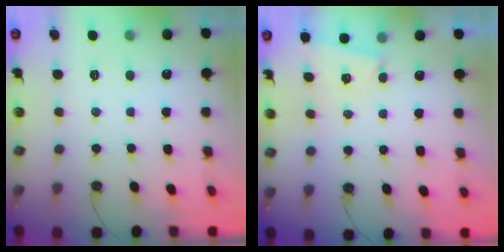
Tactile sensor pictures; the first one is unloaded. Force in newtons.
{"total": 1.7, "press": 1.3, "slide": 1.0}